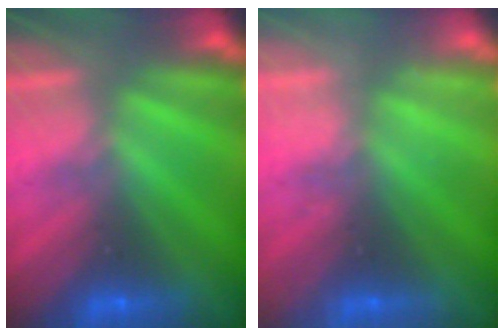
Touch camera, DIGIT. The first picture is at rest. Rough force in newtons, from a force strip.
{"total": 2.2}